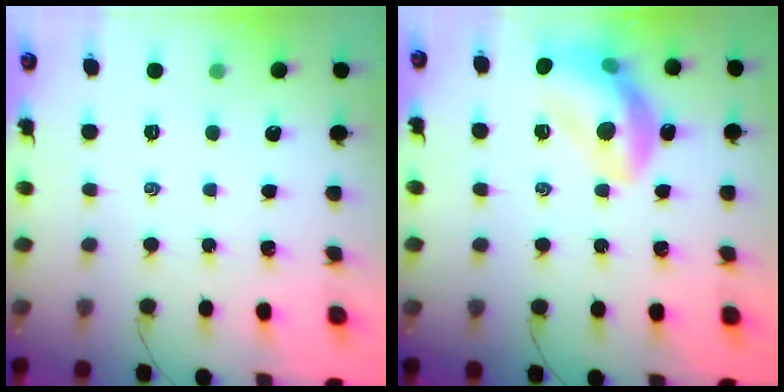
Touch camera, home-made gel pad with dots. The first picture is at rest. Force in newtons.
{"total": 14.8, "press": 14.7, "slide": 2.2}